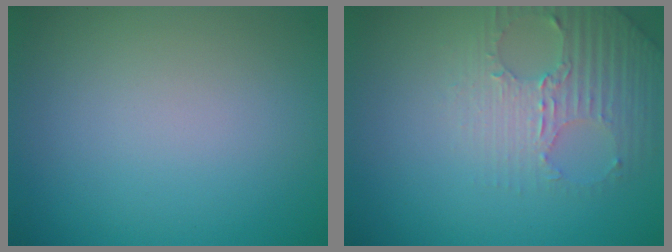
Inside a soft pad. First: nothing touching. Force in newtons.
{"total": 3.9, "press": 3.7, "slide": 1.0}